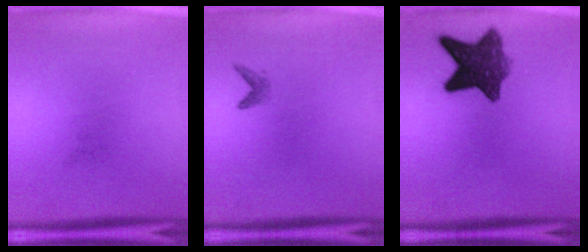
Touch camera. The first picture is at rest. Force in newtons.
{"total": 0.9}
{"total": 9.2}